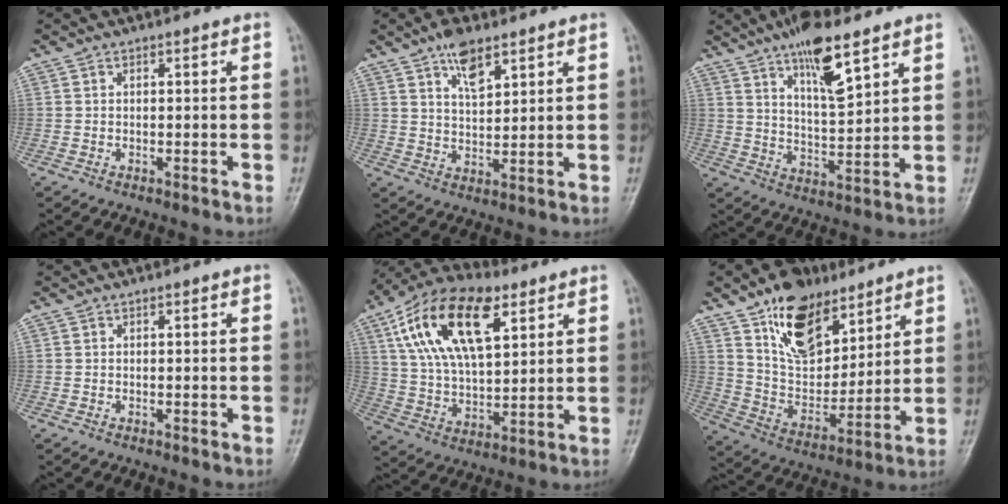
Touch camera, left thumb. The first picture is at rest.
{"total": 6.9, "force": [4.4, 2.9, 4.5], "torque": [-0.063, -0.024, 0.076]}
{"total": 12.0, "force": [7.5, 3.4, 8.7], "torque": [-0.132, -0.043, 0.131]}
{"total": 0.0}
{"total": 20.9, "force": [8.8, 10.3, 15.9], "torque": [-0.270, -0.009, 0.159]}
{"total": 17.0, "force": [10.4, 9.6, 9.4], "torque": [-0.111, -0.054, 0.194]}